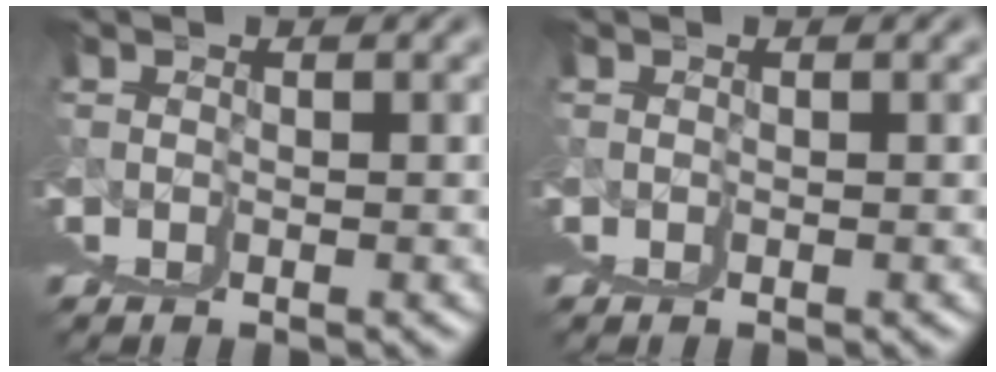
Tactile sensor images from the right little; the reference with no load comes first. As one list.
[{"total": 0.0}]